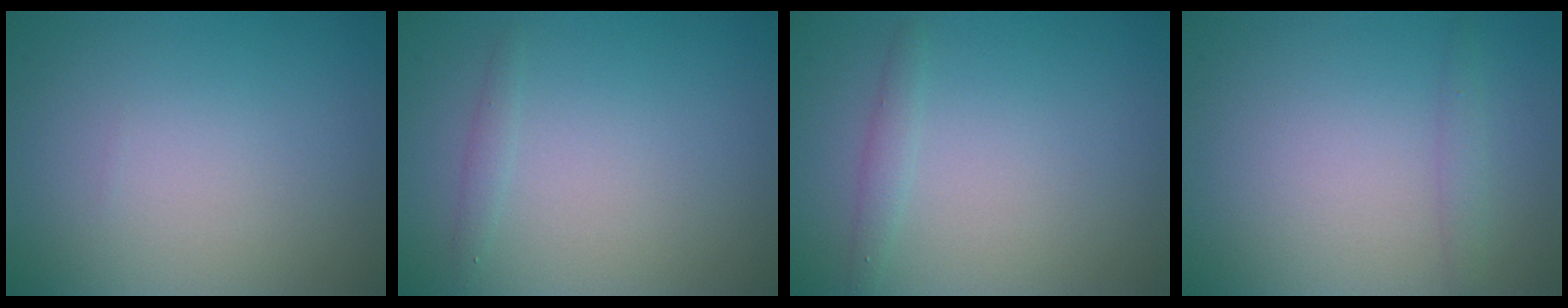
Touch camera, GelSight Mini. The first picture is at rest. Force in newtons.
{"total": 0.8, "press": 0.8, "slide": 0.1}
{"total": 1.3, "press": 1.3, "slide": 0.0}
{"total": 1.1, "press": 1.1, "slide": 0.1}